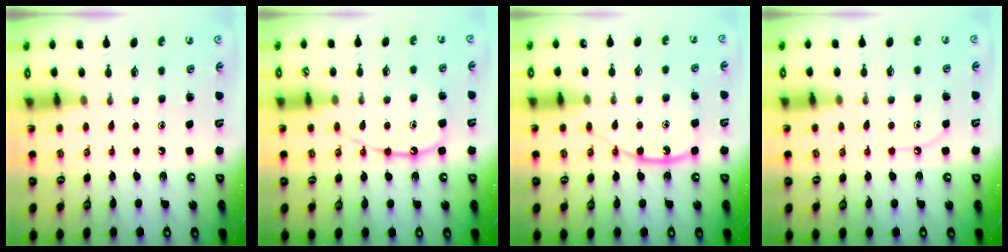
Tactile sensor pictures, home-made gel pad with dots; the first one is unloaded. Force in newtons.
{"total": 11.6, "press": 11.5, "slide": 1.1}
{"total": 12.9, "press": 12.9, "slide": 0.9}
{"total": 6.5, "press": 6.5, "slide": 0.8}